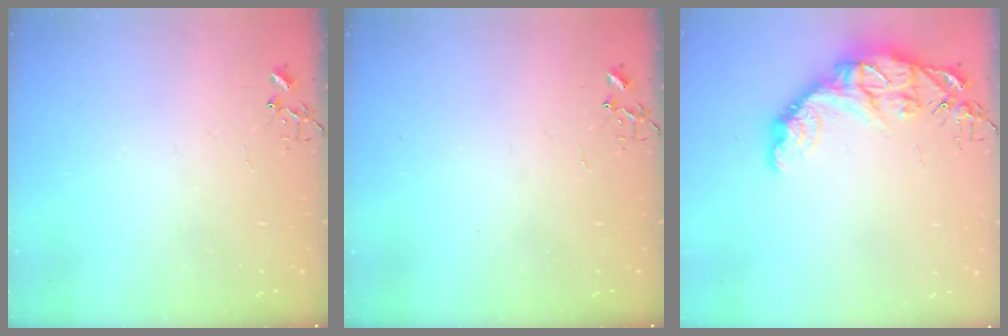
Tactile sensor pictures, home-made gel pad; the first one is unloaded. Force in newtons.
{"total": 0.0}
{"total": 14.1, "press": 14.1, "slide": 1.0}